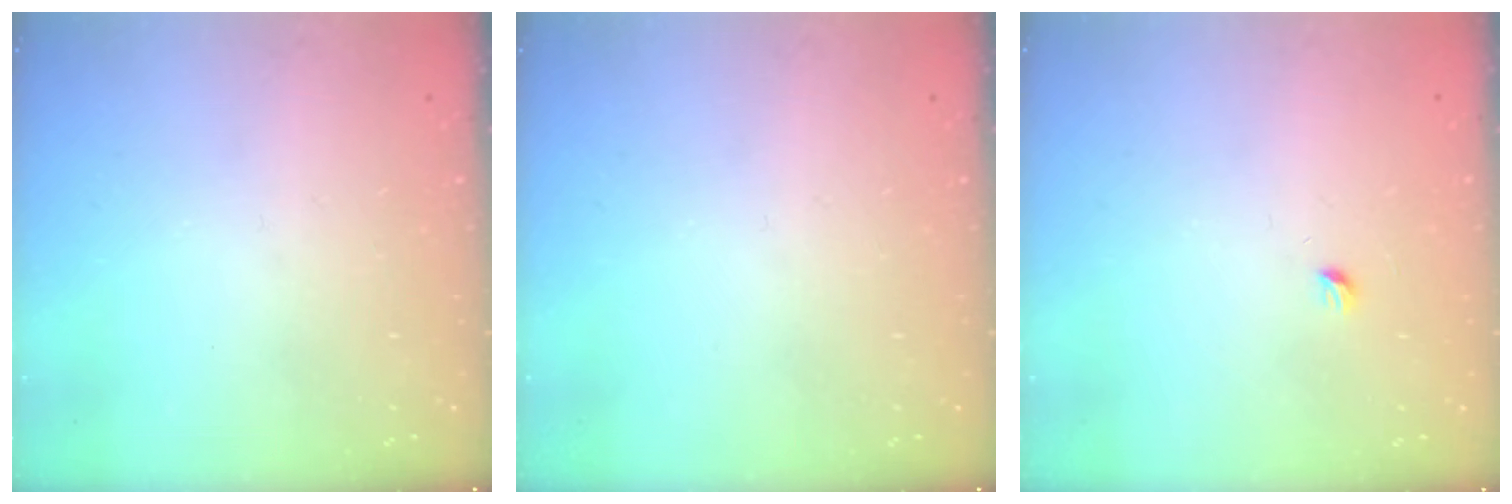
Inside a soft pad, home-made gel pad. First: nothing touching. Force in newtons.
{"total": 0.0}
{"total": 2.9, "press": 2.9, "slide": 0.4}